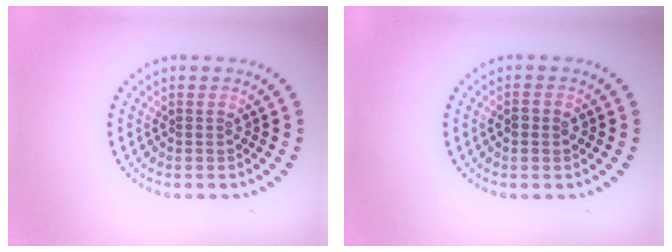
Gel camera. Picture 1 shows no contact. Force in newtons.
{"total": 1.4, "press": 1.3, "slide": 0.4}